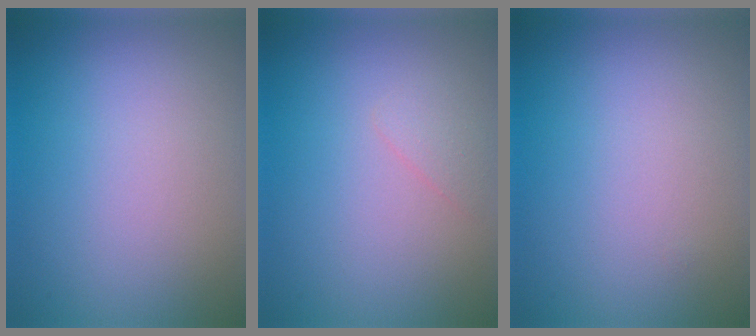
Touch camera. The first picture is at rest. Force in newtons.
{"total": 0.9, "press": 0.9, "slide": 0.0}
{"total": 0.0}